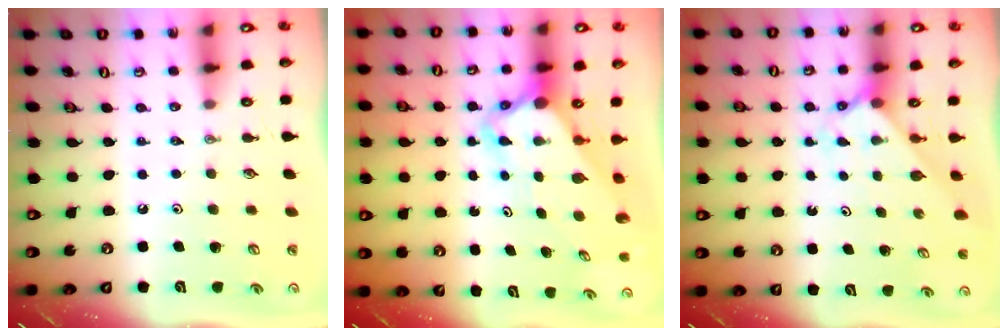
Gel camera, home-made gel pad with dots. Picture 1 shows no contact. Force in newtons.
{"total": 4.5, "press": 4.5, "slide": 0.5}
{"total": 2.3, "press": 2.3, "slide": 0.1}